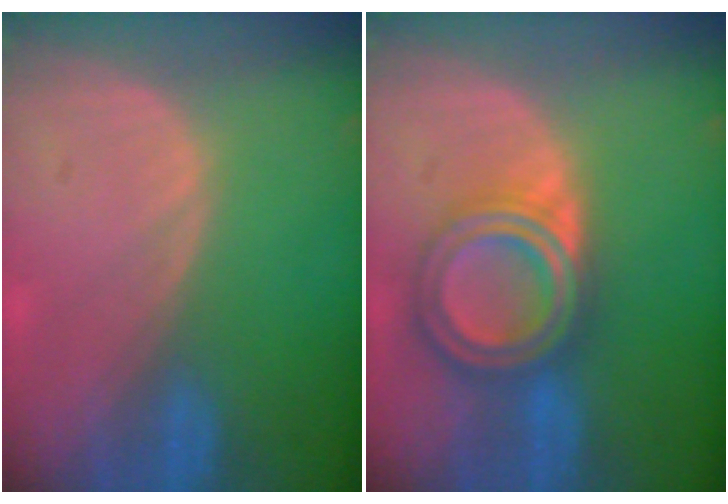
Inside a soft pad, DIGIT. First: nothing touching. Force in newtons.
{"total": 7.7, "press": 7.6, "slide": 0.5}